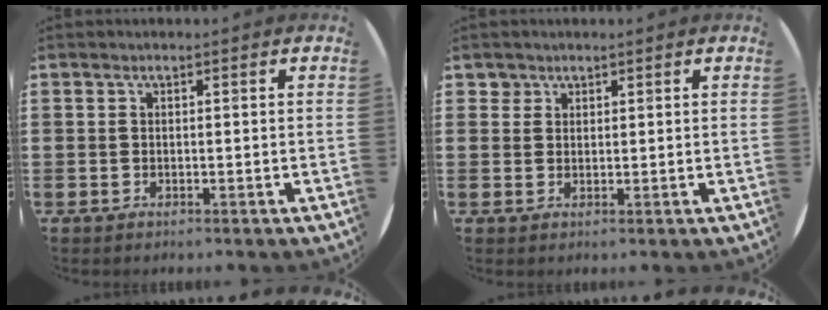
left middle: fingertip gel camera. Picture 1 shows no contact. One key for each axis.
{"total": 1.6, "fx": 1.3, "fy": 0.9, "fz": 0.1, "tx": 0.012, "ty": -0.004, "tz": 0.023}